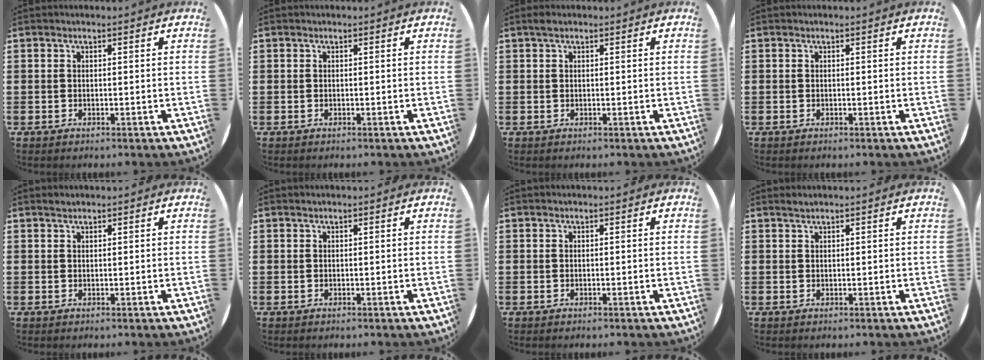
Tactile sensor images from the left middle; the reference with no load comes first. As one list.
[{"total": 0.0}, {"total": 0.7, "force": [0.5, 0.4, 0.4], "torque": [0.000, 0.001, 0.007]}, {"total": 0.0}, {"total": 0.6, "force": [0.6, 0.1, 0.1], "torque": [-0.002, 0.001, 0.012]}, {"total": 0.0}, {"total": 0.0}, {"total": 0.7, "force": [0.7, -0.1, 0.1], "torque": [-0.002, -0.001, 0.013]}]